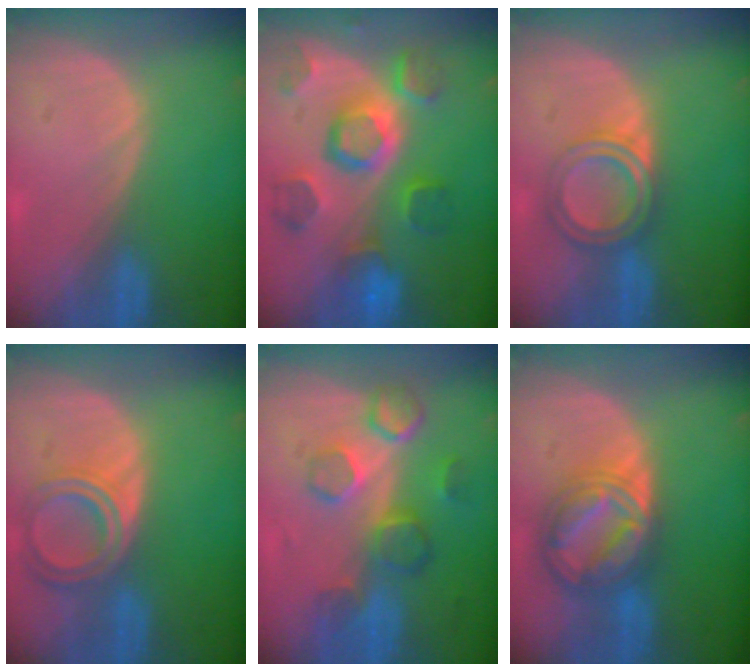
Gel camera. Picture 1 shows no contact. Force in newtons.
{"total": 11.3, "press": 10.0, "slide": 5.4}
{"total": 5.2, "press": 5.2, "slide": 0.1}
{"total": 6.5, "press": 5.9, "slide": 2.8}
{"total": 8.5, "press": 7.7, "slide": 3.5}
{"total": 8.9, "press": 8.9, "slide": 0.8}